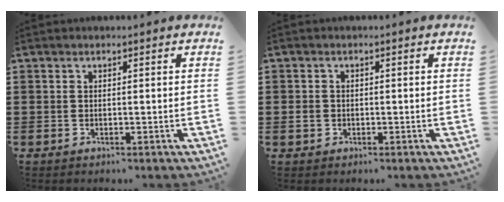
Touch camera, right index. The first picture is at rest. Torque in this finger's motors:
{"motor_torque": [1.02, 1.12, 0.20, 0.00]}